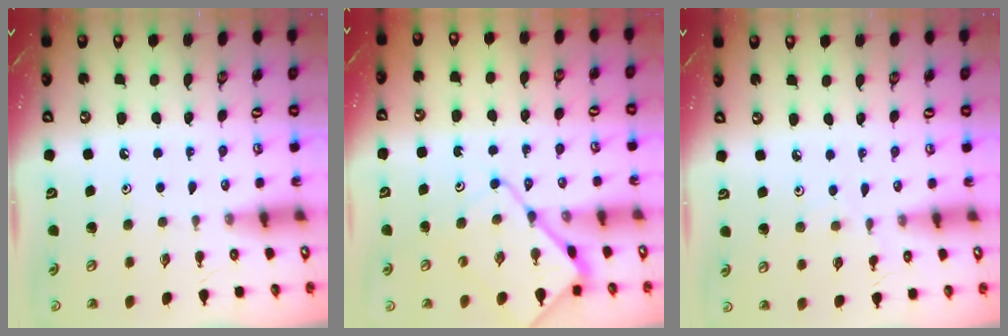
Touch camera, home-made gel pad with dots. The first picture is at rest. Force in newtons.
{"total": 11.3, "press": 11.3, "slide": 1.1}
{"total": 1.4, "press": 1.4, "slide": 0.1}